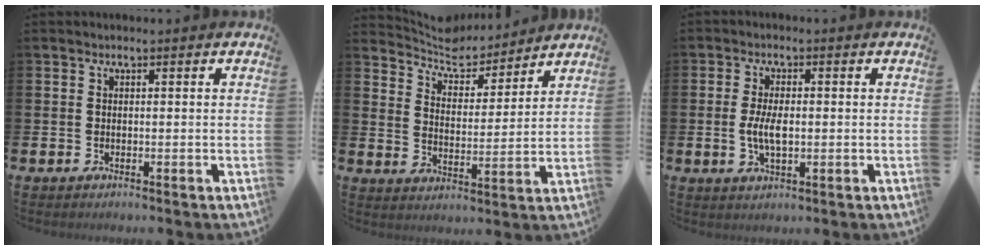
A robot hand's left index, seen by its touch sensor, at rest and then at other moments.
{"total": 6.6, "force": [6.3, 1.7, 0.6], "torque": [-0.038, -0.051, 0.110]}
{"total": 4.3, "force": [-0.2, 2.0, 3.8], "torque": [-0.078, 0.001, -0.006]}